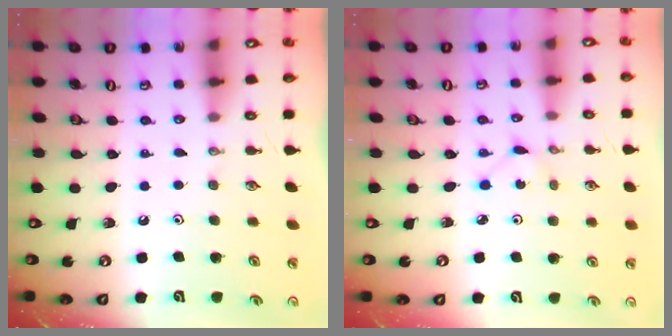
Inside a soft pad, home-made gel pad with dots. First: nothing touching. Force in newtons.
{"total": 1.1, "press": 1.1, "slide": 0.1}